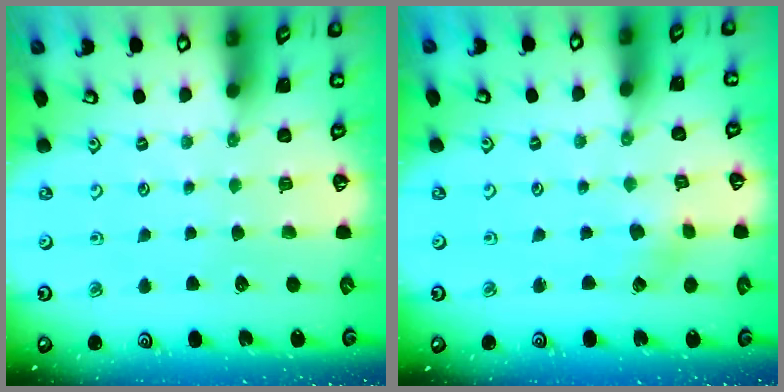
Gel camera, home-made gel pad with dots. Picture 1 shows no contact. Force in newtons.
{"total": 2.3, "press": 2.3, "slide": 0.4}